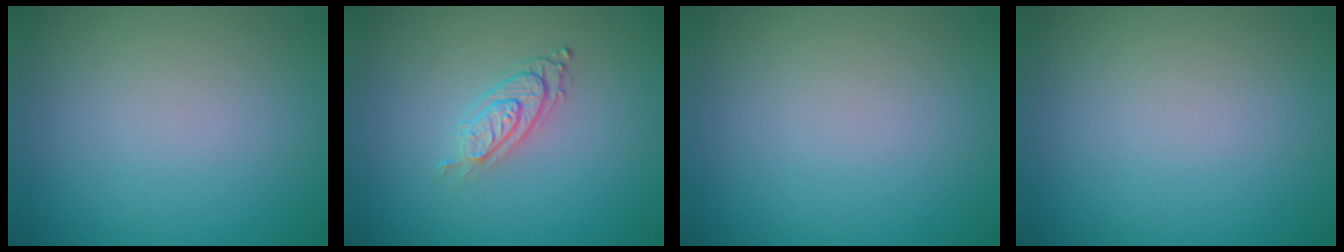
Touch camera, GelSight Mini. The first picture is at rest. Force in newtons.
{"total": 3.0, "press": 2.0, "slide": 2.2}
{"total": 0.0}
{"total": 0.0}